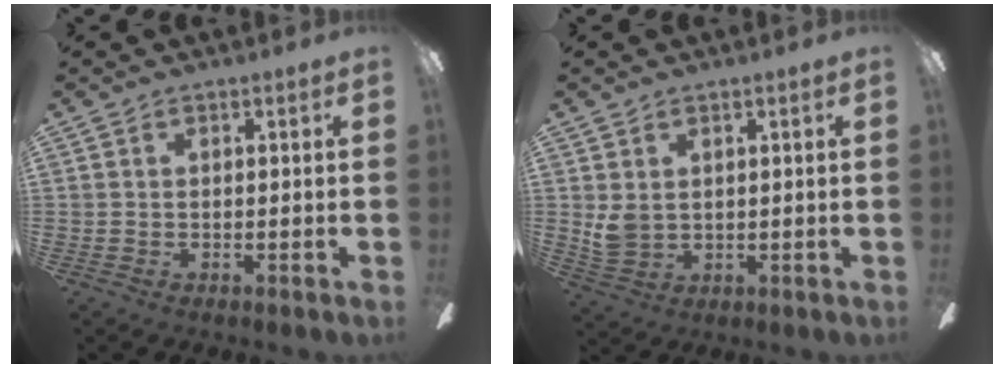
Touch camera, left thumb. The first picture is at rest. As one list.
[{"total": 5.2, "force": [2.0, 3.7, 3.1], "torque": [-0.076, -0.002, 0.040]}]